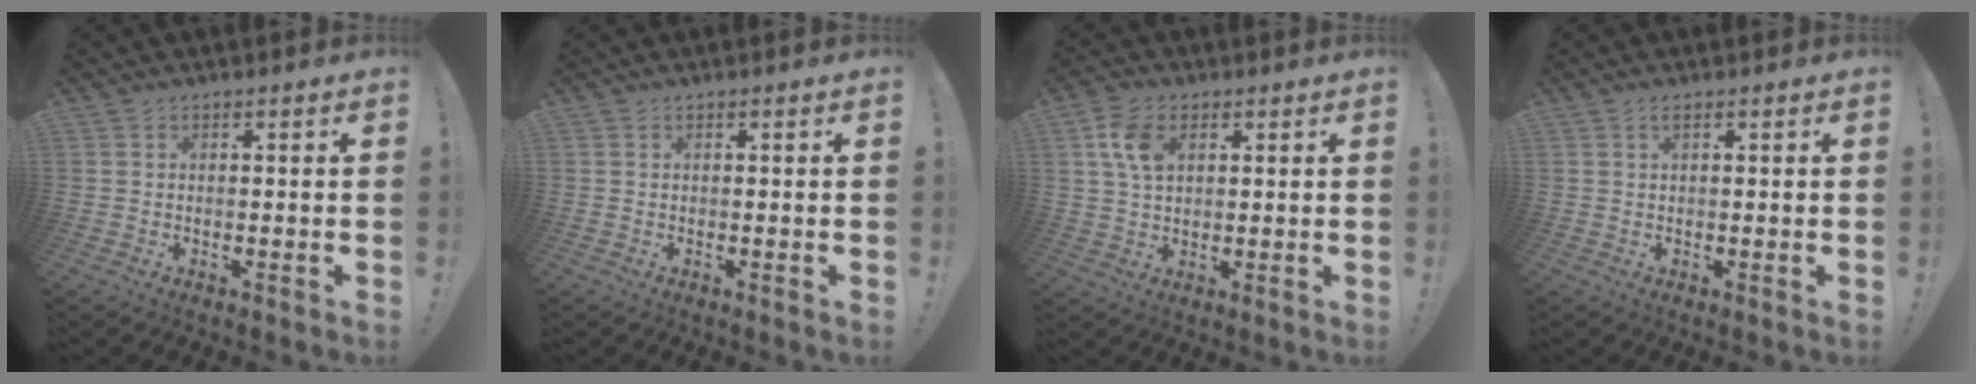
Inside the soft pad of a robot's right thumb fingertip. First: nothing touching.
{"total": 0.0}
{"total": 9.0, "force": [3.4, 5.9, 5.8], "torque": [-0.100, -0.003, 0.067]}
{"total": 1.4, "force": [0.6, 0.4, 1.2], "torque": [-0.020, -0.001, 0.010]}